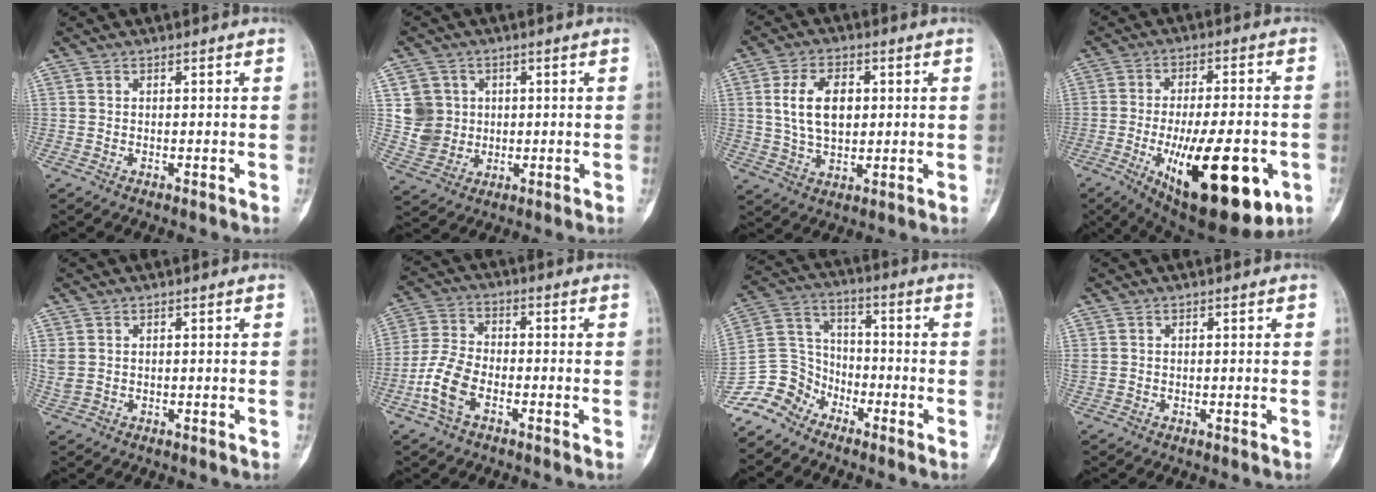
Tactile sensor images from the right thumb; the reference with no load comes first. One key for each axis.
{"total": 7.6, "fx": 1.3, "fy": 7.2, "fz": 2.0, "tx": -0.011, "ty": -0.002, "tz": 0.032}
{"total": 9.7, "fx": 1.7, "fy": 6.0, "fz": 7.5, "tx": -0.125, "ty": -0.002, "tz": 0.037}
{"total": 22.6, "fx": -7.5, "fy": 8.5, "fz": 19.6, "tx": -0.280, "ty": -0.001, "tz": -0.095}
{"total": 2.3, "fx": 0.6, "fy": 1.6, "fz": 1.5, "tx": -0.050, "ty": 0.004, "tz": 0.019}
{"total": 8.7, "fx": -3.6, "fy": 5.0, "fz": 6.2, "tx": -0.133, "ty": 0.022, "tz": -0.076}
{"total": 9.9, "fx": -7.6, "fy": 6.1, "fz": 1.5, "tx": -0.014, "ty": 0.065, "tz": -0.161}
{"total": 1.0, "fx": 0.3, "fy": 0.8, "fz": 0.6, "tx": -0.027, "ty": 0.006, "tz": 0.010}